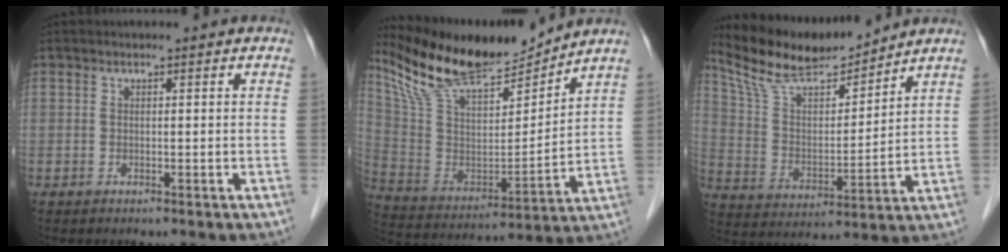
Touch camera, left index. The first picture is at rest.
{"total": 16.6, "force": [15.1, 2.6, 6.5], "torque": [-0.132, -0.008, 0.289]}
{"total": 12.9, "force": [12.0, 1.6, 4.3], "torque": [-0.089, 0.003, 0.230]}